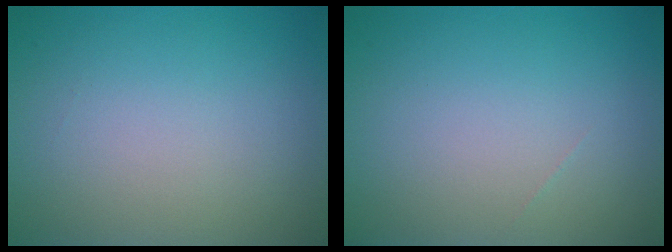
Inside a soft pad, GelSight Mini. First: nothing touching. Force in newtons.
{"total": 0.0}